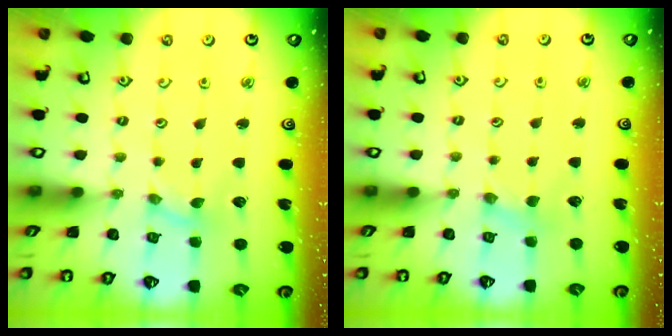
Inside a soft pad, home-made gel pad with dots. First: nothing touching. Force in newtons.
{"total": 1.5, "press": 1.5, "slide": 0.3}